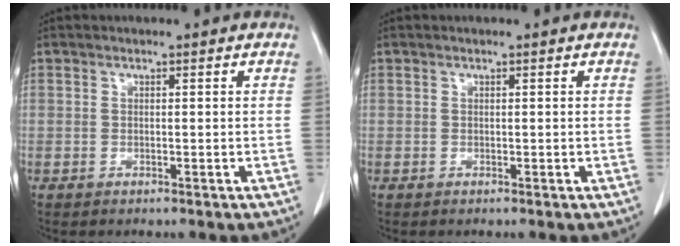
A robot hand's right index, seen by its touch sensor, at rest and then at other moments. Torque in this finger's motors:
{"motor_torque": [0.00, 0.00, 0.00, 0.00]}